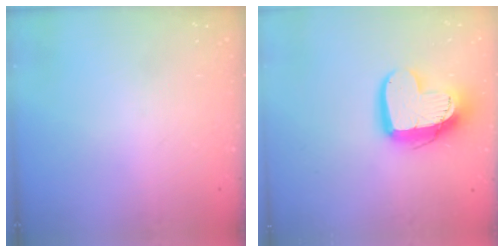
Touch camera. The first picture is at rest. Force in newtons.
{"total": 15.8, "press": 15.8, "slide": 1.3}